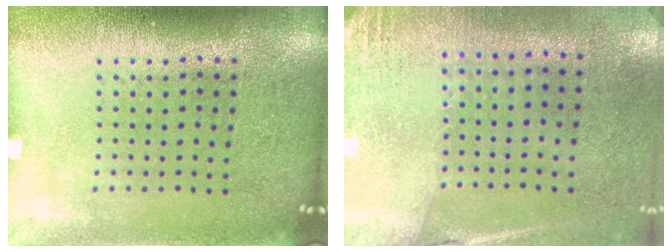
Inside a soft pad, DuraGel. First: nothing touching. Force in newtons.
{"total": 2.7, "press": 2.4, "slide": 1.3}